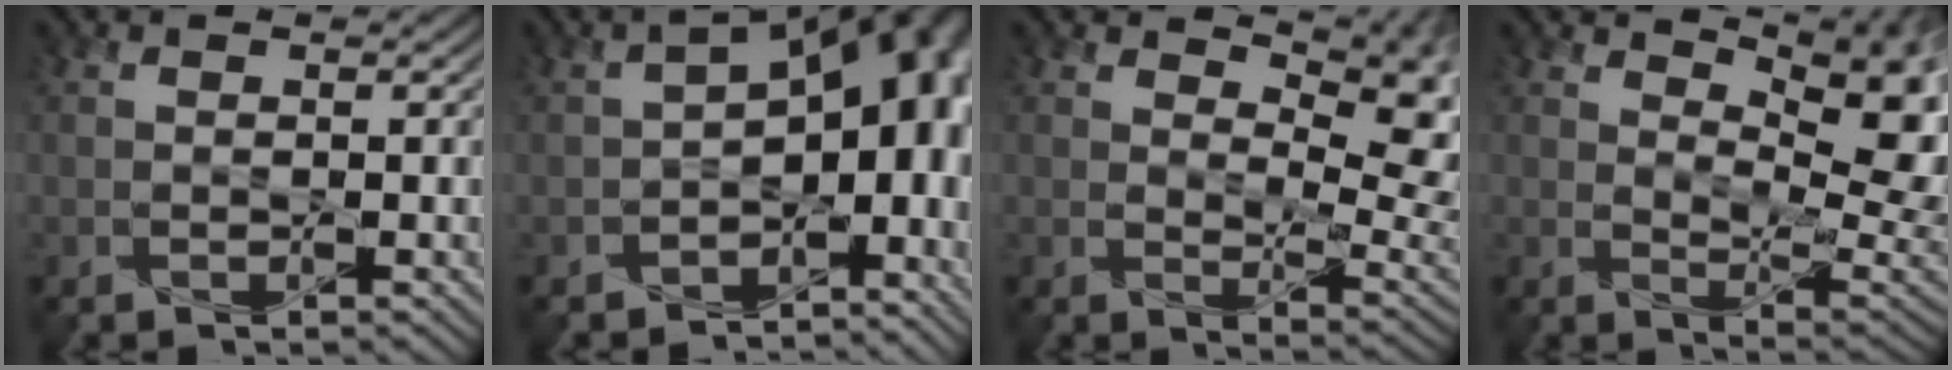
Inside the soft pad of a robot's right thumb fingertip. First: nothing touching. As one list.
[{"total": 15.0, "force": [-3.5, 8.9, 11.6], "torque": [-0.130, -0.033, -0.027]}, {"total": 12.6, "force": [5.7, 6.4, 9.2], "torque": [-0.127, -0.005, 0.093]}, {"total": 13.3, "force": [5.7, 5.9, 10.5], "torque": [-0.155, 0.011, 0.086]}]